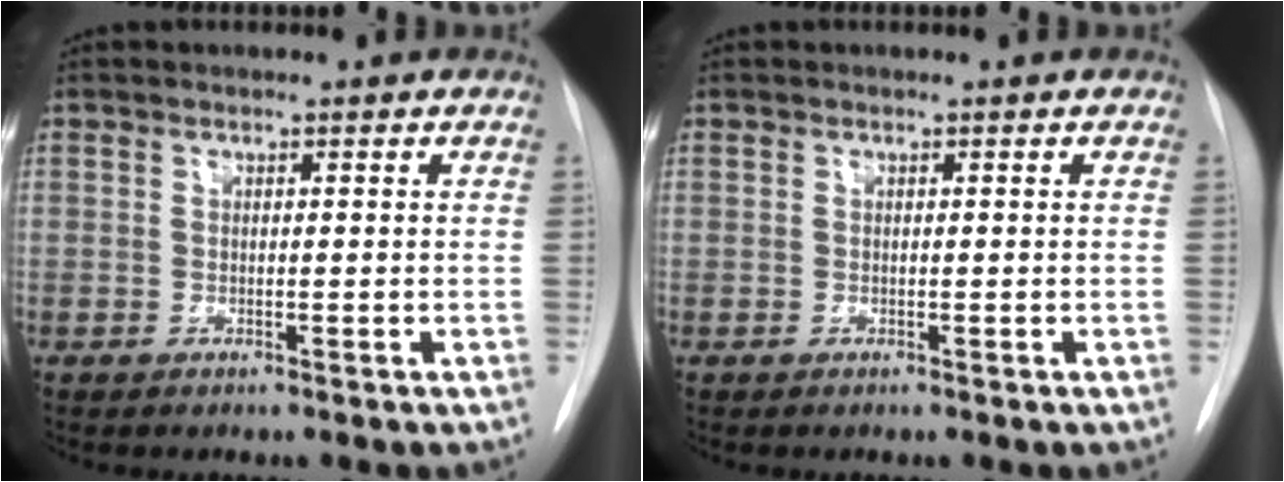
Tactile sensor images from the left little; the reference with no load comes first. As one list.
[{"total": 0.0}]